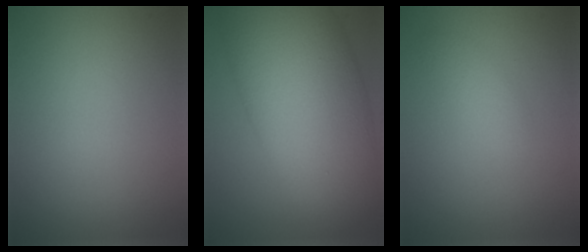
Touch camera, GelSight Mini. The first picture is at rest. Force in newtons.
{"total": 13.9, "press": 13.9, "slide": 0.2}
{"total": 1.4, "press": 1.4, "slide": 0.1}